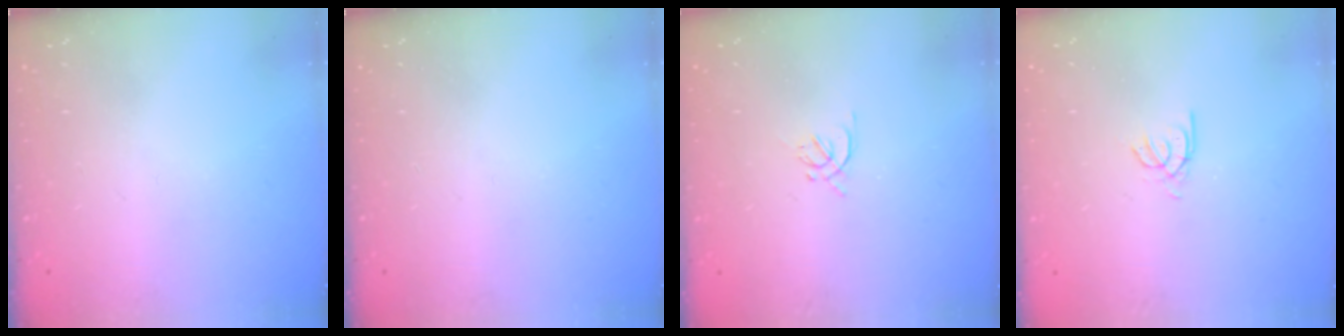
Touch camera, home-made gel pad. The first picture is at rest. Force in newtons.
{"total": 0.0}
{"total": 1.6, "press": 1.6, "slide": 0.5}
{"total": 2.4, "press": 2.4, "slide": 0.2}